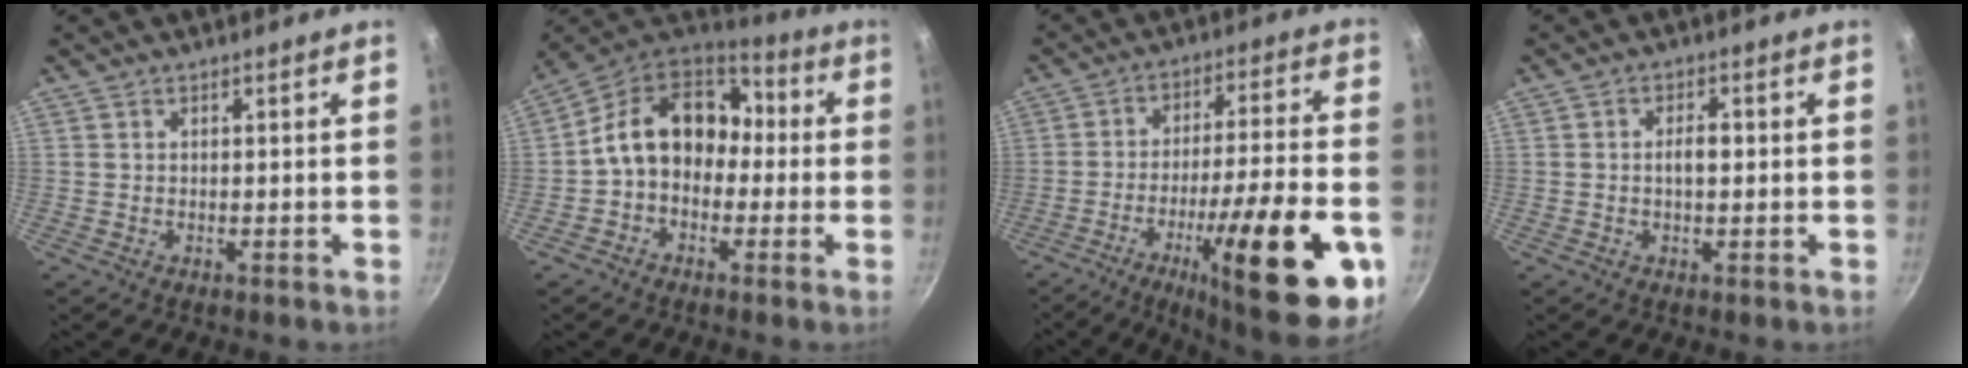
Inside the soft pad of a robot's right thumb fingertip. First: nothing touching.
{"total": 15.5, "force": [0.2, 11.8, 10.0], "torque": [-0.123, 0.050, -0.019]}
{"total": 25.8, "force": [-9.7, 6.0, 23.1], "torque": [-0.312, 0.031, -0.141]}
{"total": 3.2, "force": [0.0, 1.7, 2.8], "torque": [-0.038, 0.011, -0.002]}